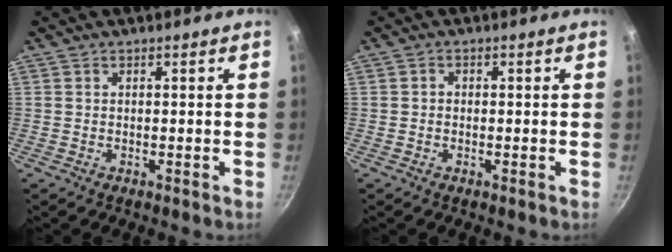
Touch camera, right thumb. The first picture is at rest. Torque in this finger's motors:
{"motor_torque": [-0.42, 0.15, -0.07, 0.11, 0.05]}